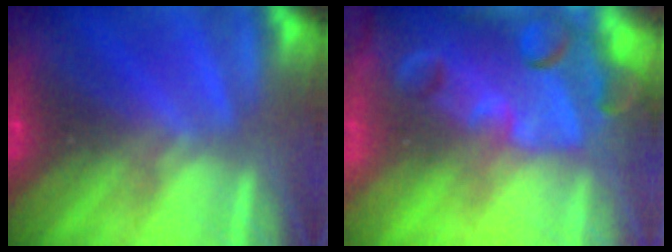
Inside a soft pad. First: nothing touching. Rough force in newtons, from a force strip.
{"total": 5.9}